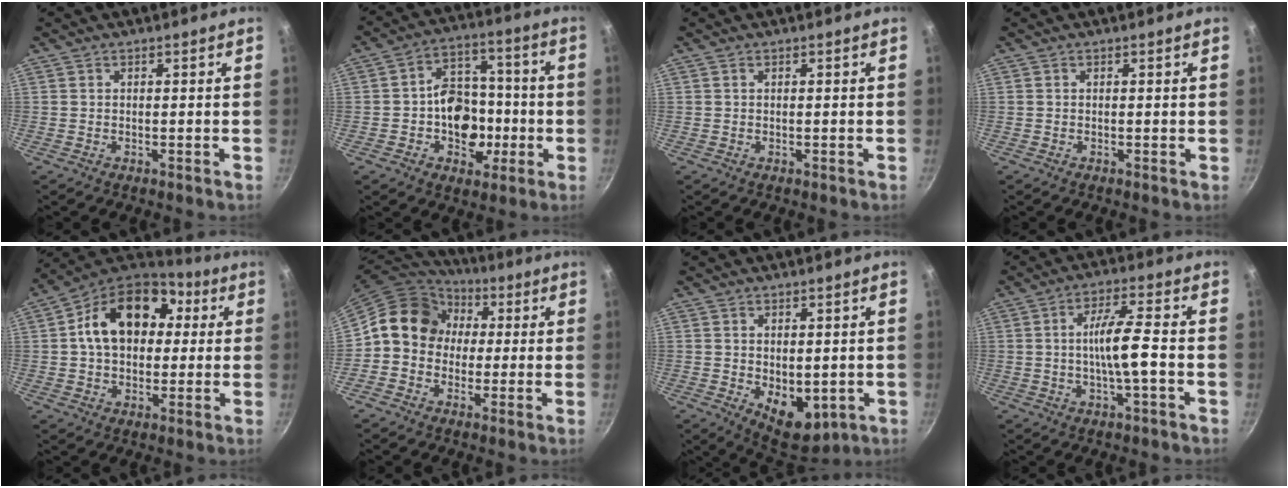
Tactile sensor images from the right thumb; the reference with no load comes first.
{"total": 13.5, "force": [-2.4, 10.4, 8.2], "torque": [-0.073, 0.031, -0.042]}
{"total": 0.0}
{"total": 0.0}
{"total": 19.0, "force": [3.8, 13.5, 12.8], "torque": [-0.189, 0.031, 0.044]}
{"total": 12.5, "force": [1.1, 11.1, 5.6], "torque": [-0.054, 0.029, -0.006]}
{"total": 8.5, "force": [-1.0, 5.3, 6.6], "torque": [-0.070, -0.018, 0.002]}
{"total": 7.8, "force": [-1.2, 1.1, 7.7], "torque": [-0.139, 0.021, -0.023]}